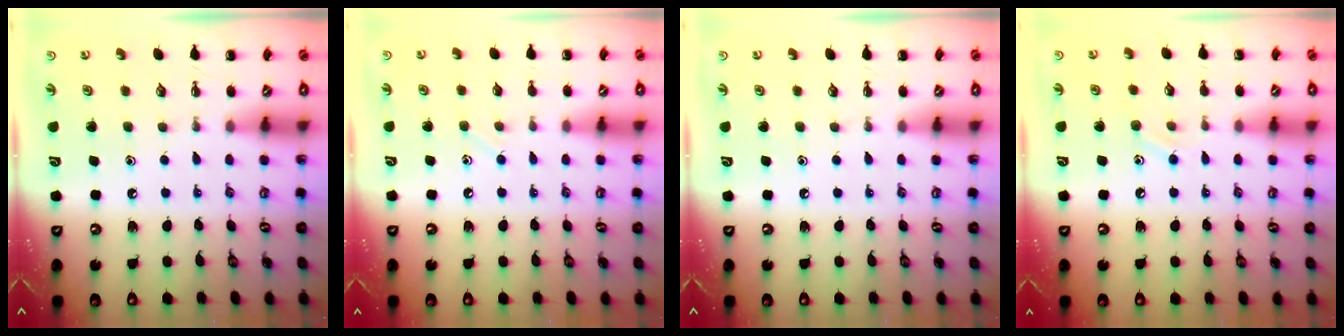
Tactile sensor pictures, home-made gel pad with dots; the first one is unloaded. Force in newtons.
{"total": 4.0, "press": 3.8, "slide": 1.2}
{"total": 0.0}
{"total": 8.3, "press": 8.1, "slide": 1.8}